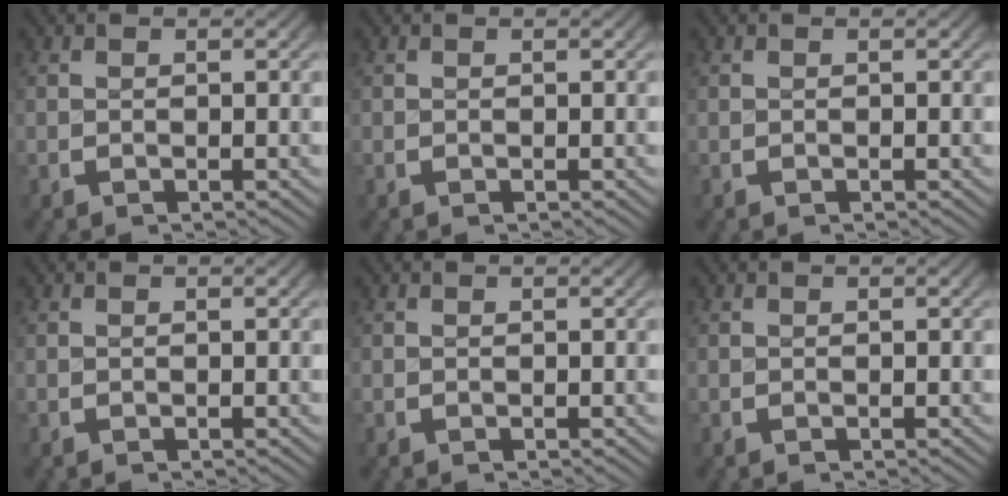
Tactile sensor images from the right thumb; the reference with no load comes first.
{"total": 0.0}
{"total": 0.0}
{"total": 0.0}
{"total": 0.0}
{"total": 0.0}